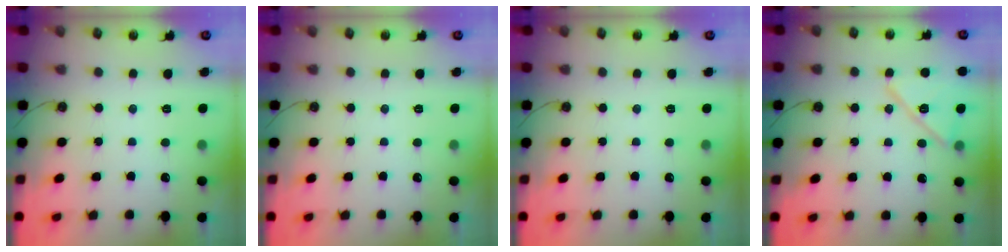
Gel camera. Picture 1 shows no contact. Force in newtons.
{"total": 0.0}
{"total": 0.0}
{"total": 13.6, "press": 13.6, "slide": 0.5}